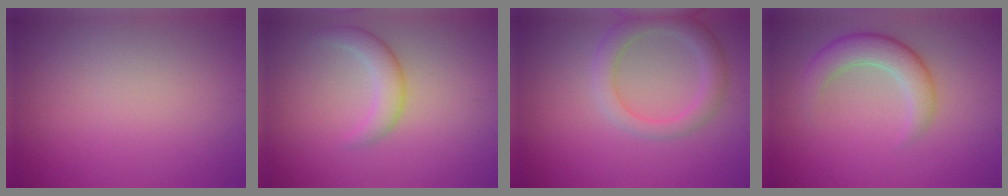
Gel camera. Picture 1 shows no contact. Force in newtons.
{"total": 2.6, "press": 2.6, "slide": 0.1}
{"total": 3.6, "press": 3.6, "slide": 0.5}
{"total": 4.3, "press": 4.3, "slide": 0.1}